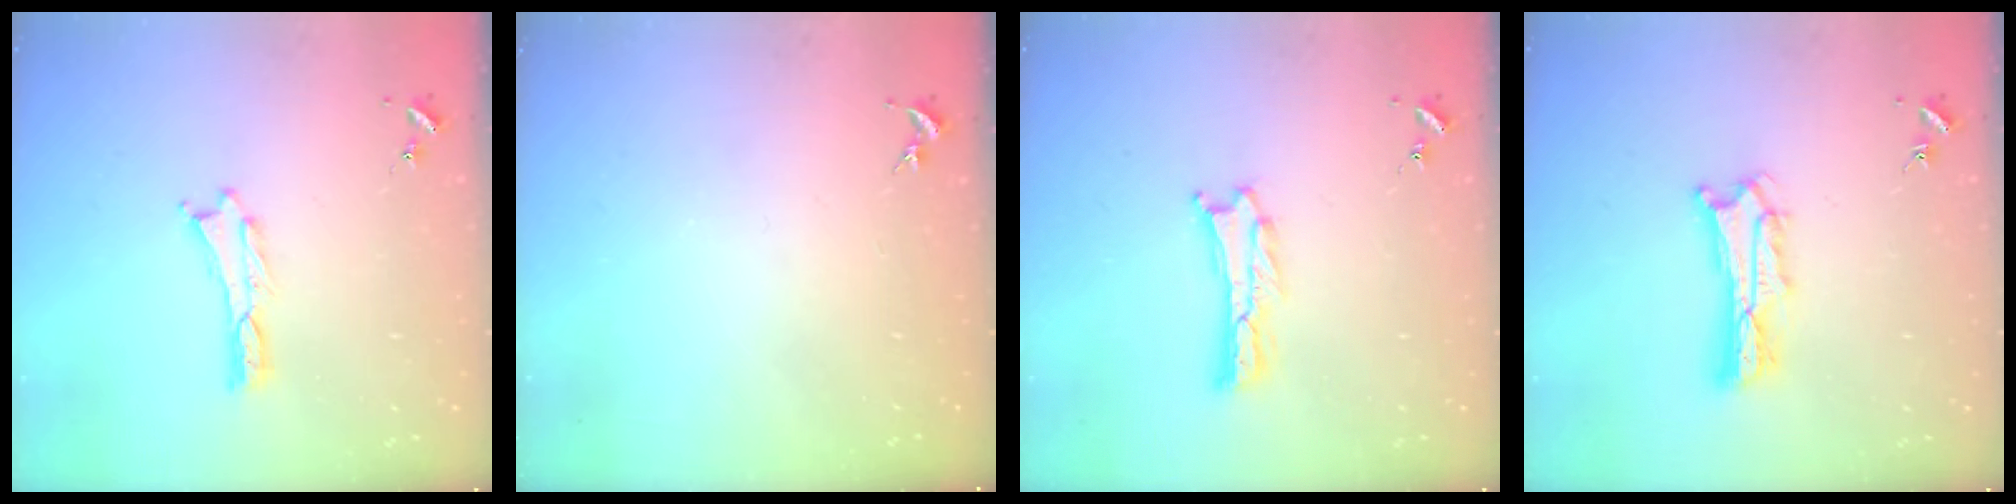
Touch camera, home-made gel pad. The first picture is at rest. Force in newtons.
{"total": 0.0}
{"total": 1.1, "press": 1.1, "slide": 0.2}
{"total": 4.6, "press": 4.6, "slide": 0.6}